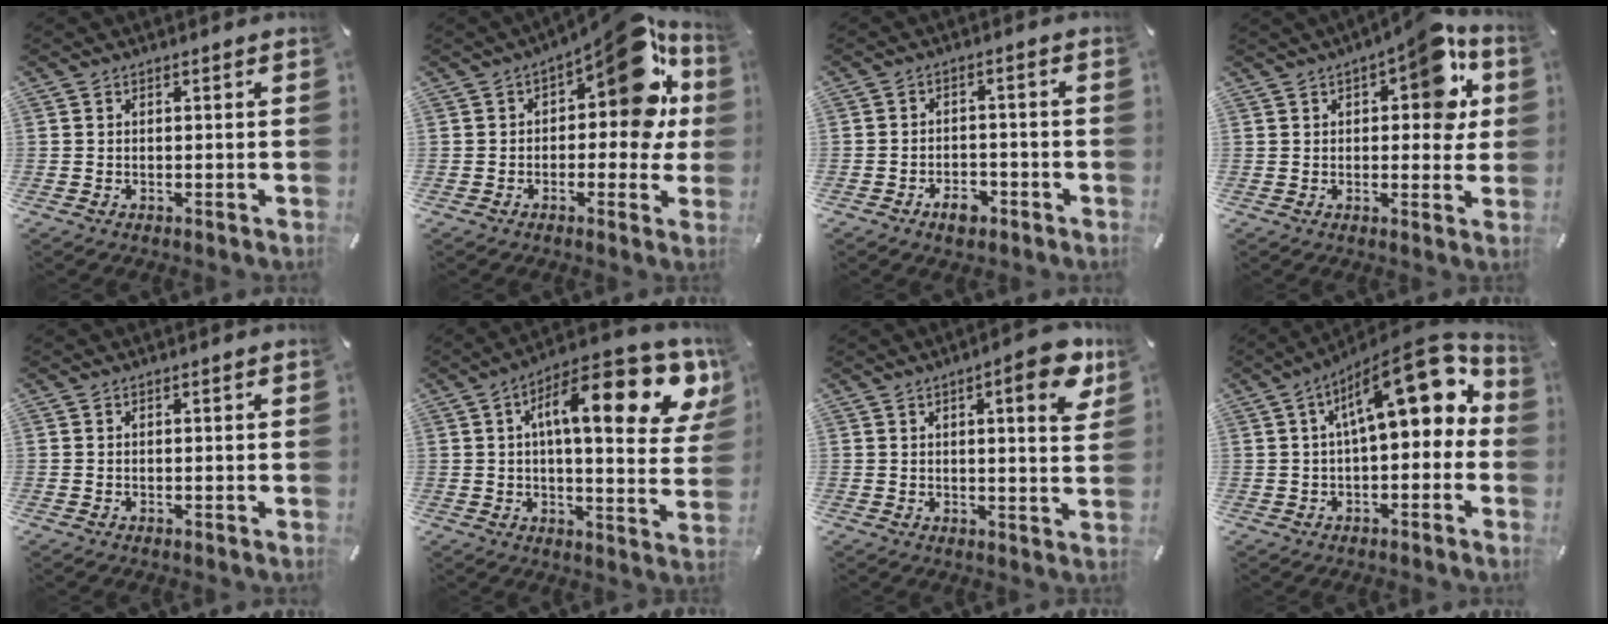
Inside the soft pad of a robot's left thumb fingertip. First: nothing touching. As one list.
[{"total": 18.8, "force": [7.0, 9.3, 14.8], "torque": [-0.183, -0.047, 0.111]}, {"total": 4.5, "force": [-2.8, 2.7, 2.2], "torque": [-0.042, 0.010, -0.050]}, {"total": 12.1, "force": [5.1, 5.8, 9.3], "torque": [-0.101, -0.027, 0.080]}, {"total": 0.0}, {"total": 19.5, "force": [8.0, 6.5, 16.6], "torque": [-0.249, -0.029, 0.117]}, {"total": 10.3, "force": [4.9, 2.7, 8.7], "torque": [-0.104, -0.027, 0.071]}, {"total": 16.5, "force": [5.9, 6.8, 13.8], "torque": [-0.202, -0.031, 0.096]}]